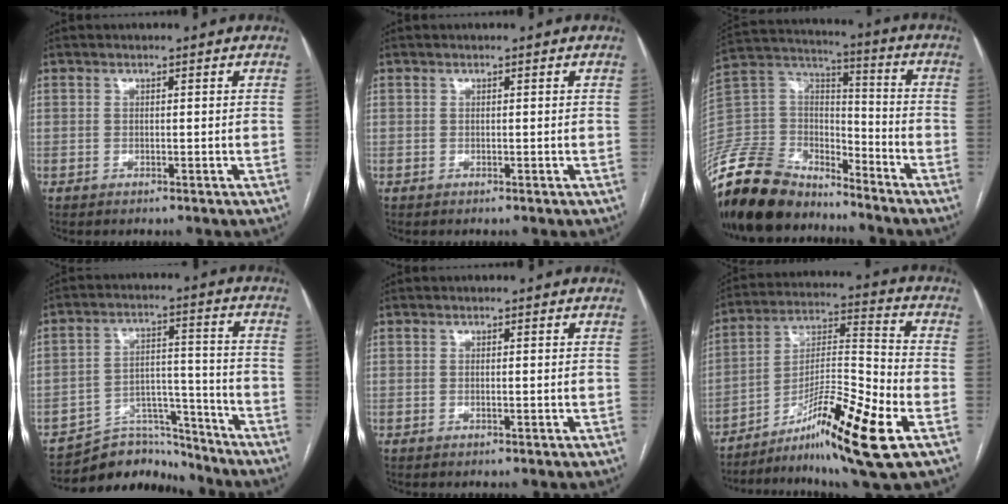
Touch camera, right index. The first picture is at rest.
{"total": 0.0}
{"total": 22.9, "force": [-19.5, 8.6, 8.4], "torque": [-0.225, 0.000, -0.357]}
{"total": 9.2, "force": [-8.7, 2.9, -0.8], "torque": [0.027, 0.055, -0.142]}
{"total": 0.5, "force": [-0.1, 0.0, 0.5], "torque": [-0.011, -0.001, -0.002]}
{"total": 17.3, "force": [-8.9, 0.4, 14.8], "torque": [-0.269, -0.013, -0.148]}